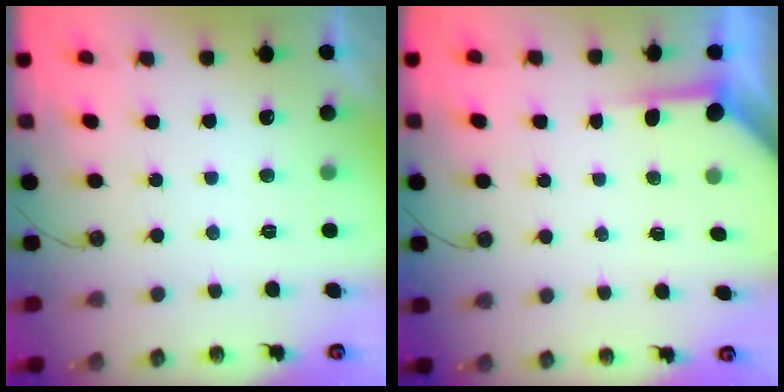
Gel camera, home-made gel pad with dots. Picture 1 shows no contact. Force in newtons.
{"total": 3.6, "press": 3.6, "slide": 0.5}